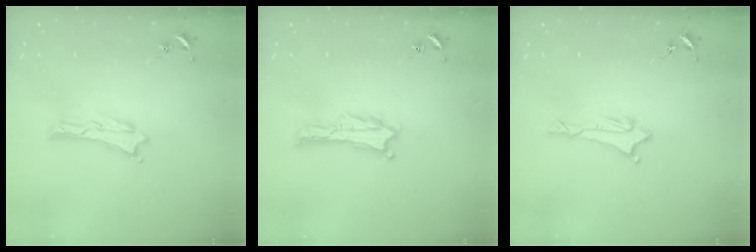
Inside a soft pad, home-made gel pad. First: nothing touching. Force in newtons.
{"total": 0.0}
{"total": 1.7, "press": 1.6, "slide": 0.5}